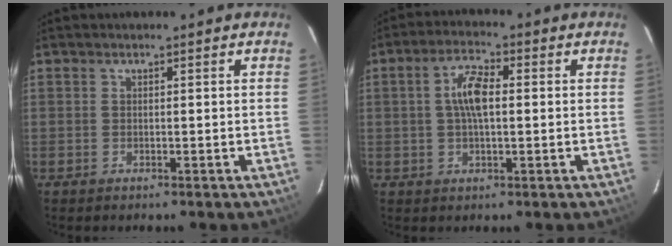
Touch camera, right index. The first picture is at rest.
{"total": 6.2, "force": [0.5, 2.4, 5.7], "torque": [-0.112, 0.014, 0.008]}